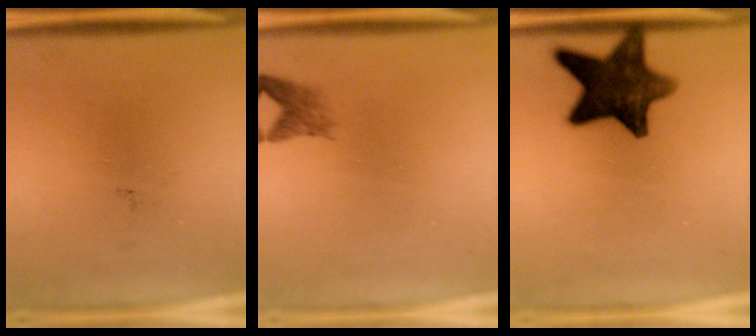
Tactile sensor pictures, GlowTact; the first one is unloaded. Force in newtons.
{"total": 2.0}
{"total": 13.0}